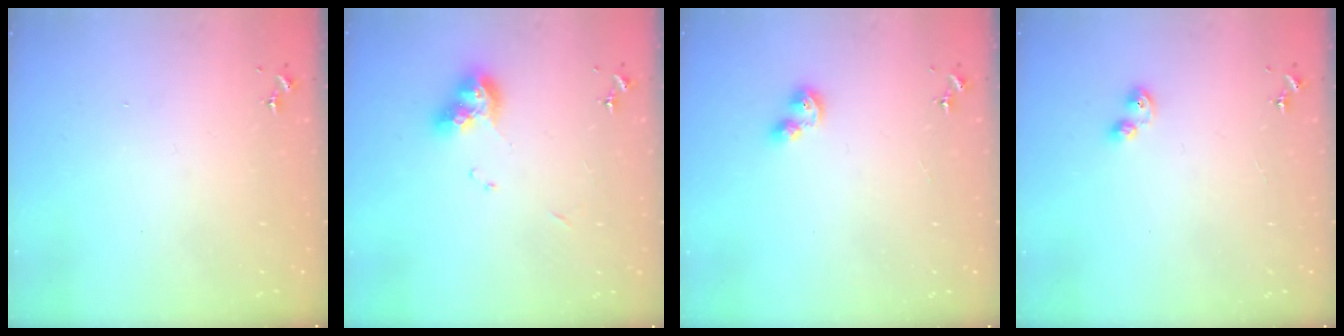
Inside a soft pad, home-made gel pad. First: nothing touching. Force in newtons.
{"total": 10.9, "press": 10.9, "slide": 1.1}
{"total": 6.8, "press": 6.8, "slide": 0.5}
{"total": 3.5, "press": 3.5, "slide": 0.4}